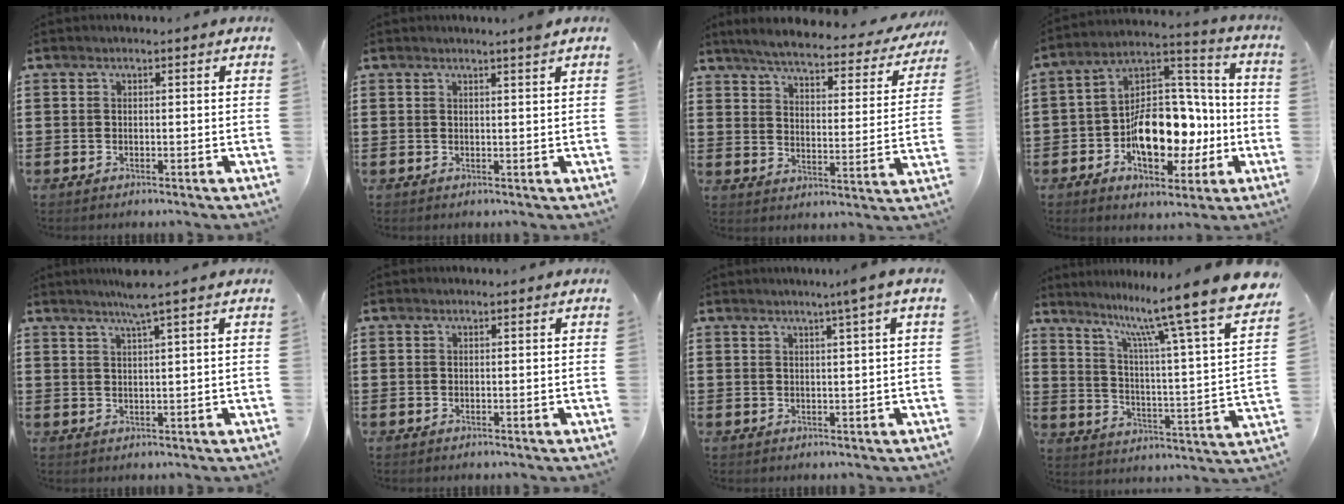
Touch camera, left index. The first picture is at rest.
{"total": 1.6, "force": [1.3, -0.4, 0.9], "torque": [-0.018, -0.006, 0.024]}
{"total": 4.9, "force": [4.5, 0.3, 1.9], "torque": [-0.061, -0.030, 0.072]}
{"total": 12.5, "force": [-3.3, 8.3, 8.7], "torque": [-0.148, 0.009, -0.055]}
{"total": 3.4, "force": [2.2, -0.6, 2.5], "torque": [-0.051, 0.000, 0.038]}
{"total": 0.0}
{"total": 2.4, "force": [1.2, -0.9, 1.9], "torque": [-0.035, -0.008, 0.020]}
{"total": 12.0, "force": [10.2, -1.1, 6.3], "torque": [-0.128, -0.093, 0.154]}